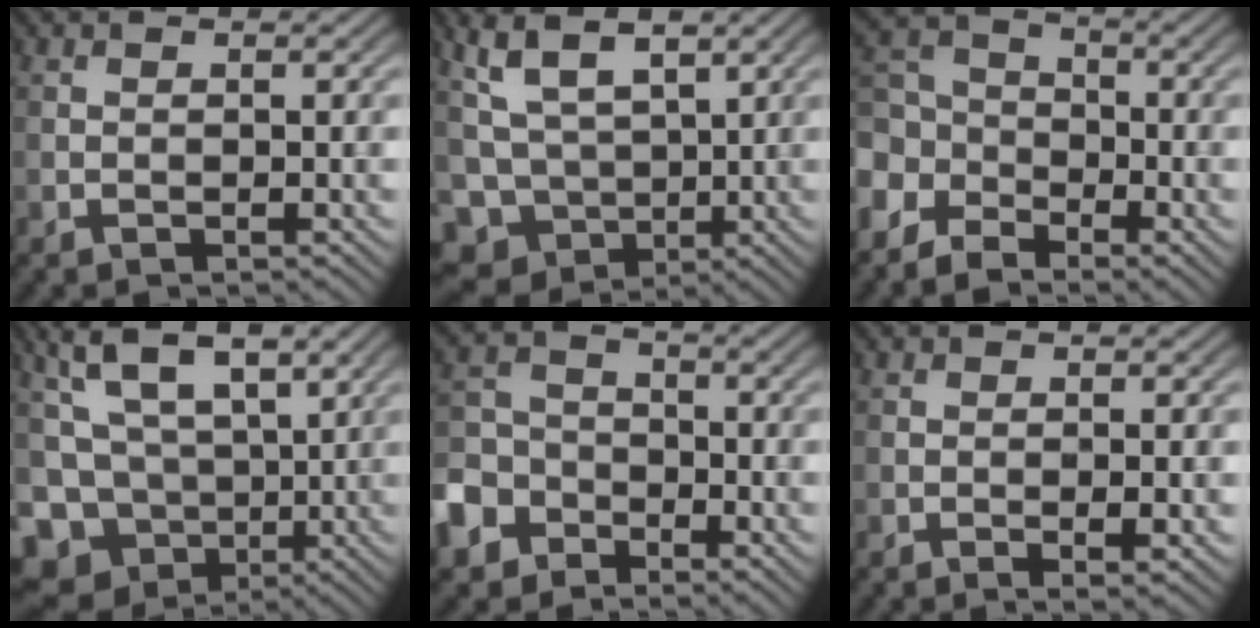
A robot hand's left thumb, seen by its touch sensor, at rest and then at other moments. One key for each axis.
{"total": 7.9, "fx": 2.6, "fy": 5.5, "fz": 5.0, "tx": -0.131, "ty": -0.007, "tz": 0.054}
{"total": 6.4, "fx": -3.7, "fy": 4.4, "fz": 2.8, "tx": -0.071, "ty": 0.000, "tz": -0.095}
{"total": 10.6, "fx": 1.8, "fy": 7.9, "fz": 6.9, "tx": -0.153, "ty": -0.017, "tz": 0.043}
{"total": 7.7, "fx": -4.4, "fy": 5.6, "fz": 2.9, "tx": -0.072, "ty": -0.015, "tz": -0.099}
{"total": 2.0, "fx": -0.5, "fy": 0.3, "fz": 1.9, "tx": -0.032, "ty": 0.000, "tz": -0.007}